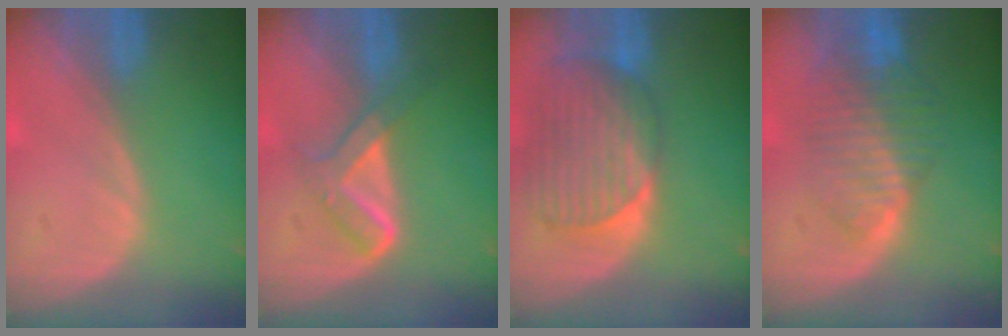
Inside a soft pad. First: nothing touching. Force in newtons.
{"total": 5.1, "press": 4.9, "slide": 1.5}
{"total": 9.7, "press": 8.5, "slide": 4.7}
{"total": 8.3, "press": 7.1, "slide": 4.4}